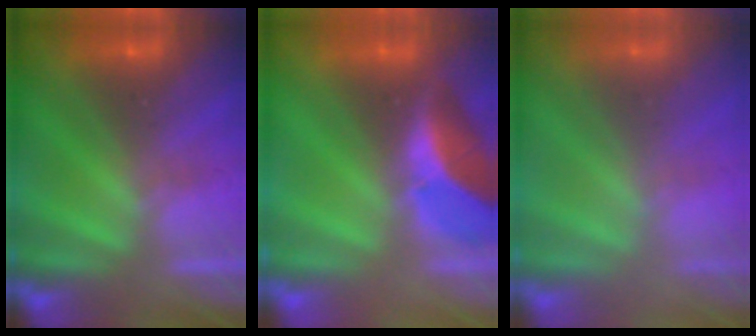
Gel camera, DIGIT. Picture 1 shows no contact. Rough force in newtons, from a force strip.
{"total": 2.3}
{"total": 2.6}